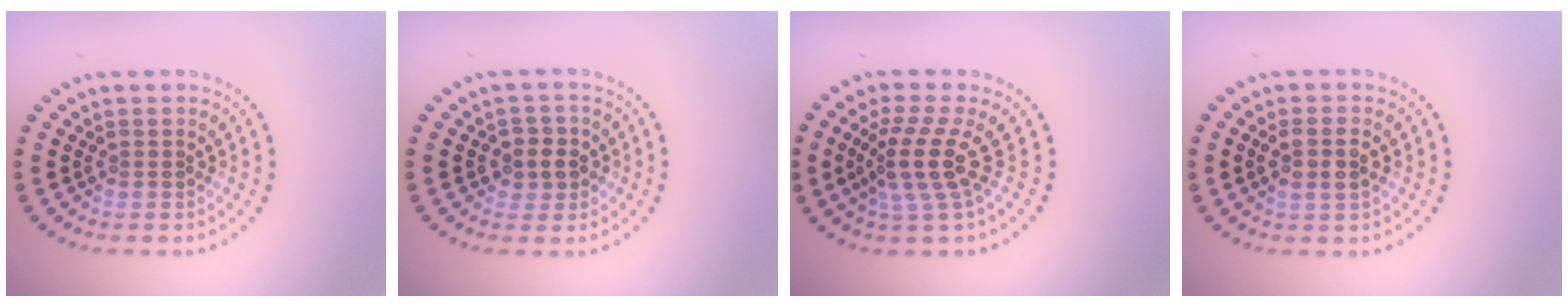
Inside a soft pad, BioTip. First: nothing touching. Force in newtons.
{"total": 2.2, "press": 2.1, "slide": 0.7}
{"total": 3.9, "press": 2.7, "slide": 2.8}
{"total": 2.4, "press": 2.2, "slide": 1.0}